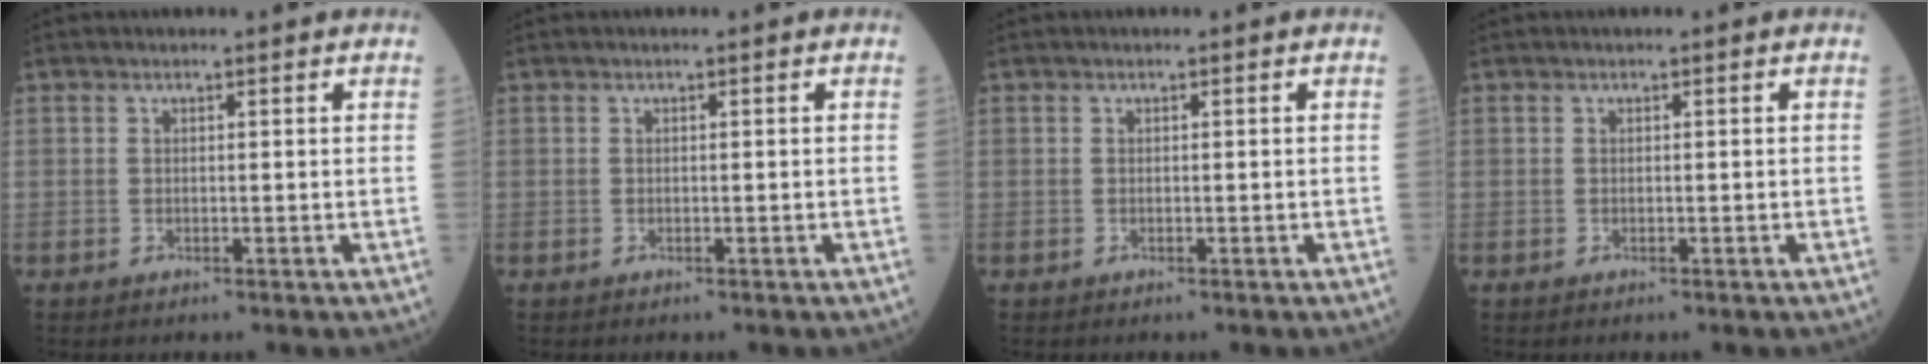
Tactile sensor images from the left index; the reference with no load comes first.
{"total": 0.0}
{"total": 0.0}
{"total": 0.0}